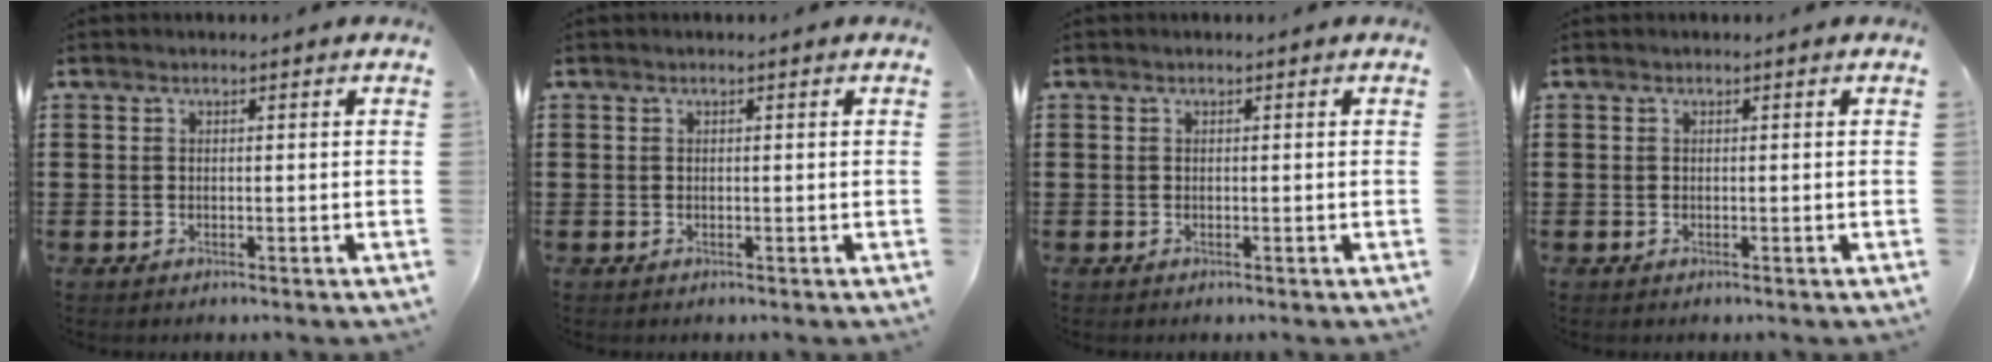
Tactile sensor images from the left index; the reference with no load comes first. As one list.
[{"total": 0.0}, {"total": 0.0}, {"total": 0.0}]